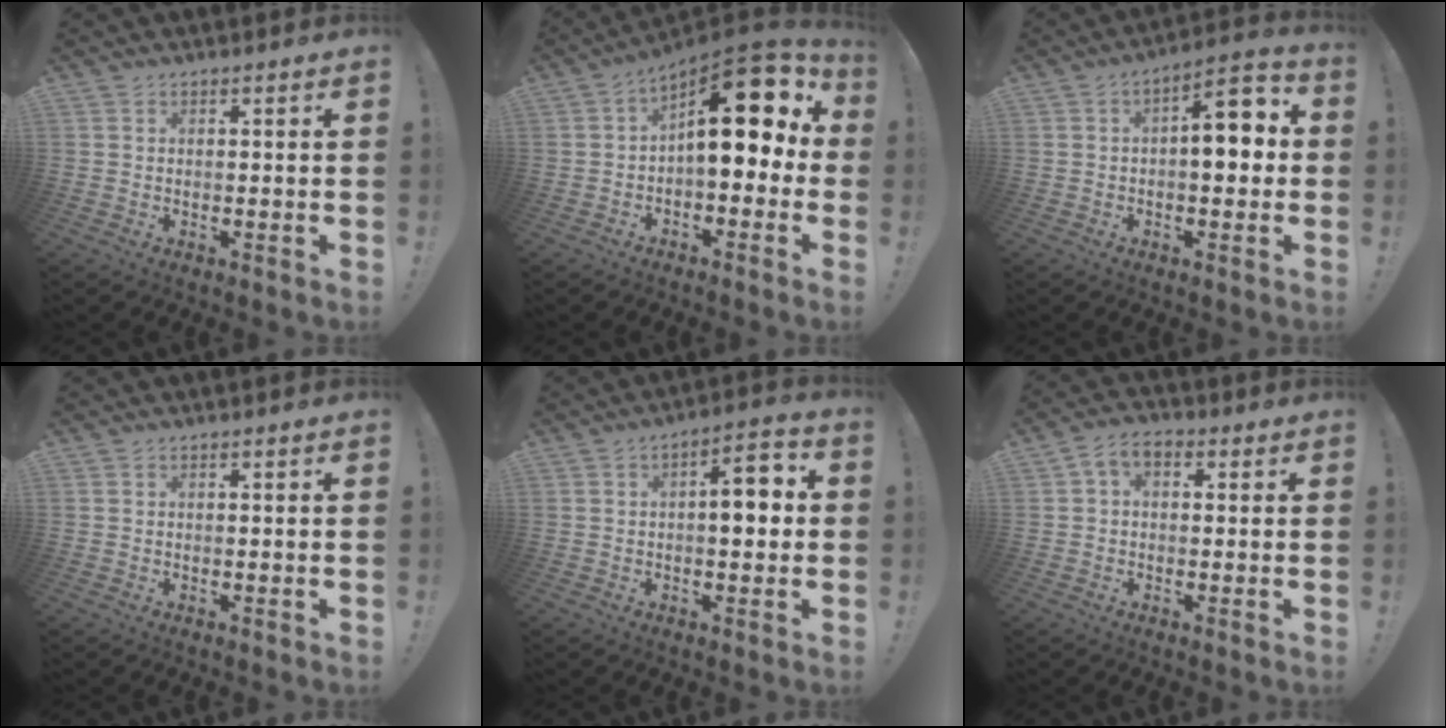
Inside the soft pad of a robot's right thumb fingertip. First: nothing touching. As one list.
[{"total": 18.6, "force": [4.8, 8.1, 16.0], "torque": [-0.220, -0.028, 0.084]}, {"total": 10.7, "force": [0.5, 5.2, 9.4], "torque": [-0.115, 0.001, 0.003]}, {"total": 0.0}, {"total": 8.8, "force": [0.1, 3.8, 8.0], "torque": [-0.101, 0.005, -0.005]}, {"total": 4.8, "force": [0.6, 3.1, 3.5], "torque": [-0.060, 0.005, 0.014]}]